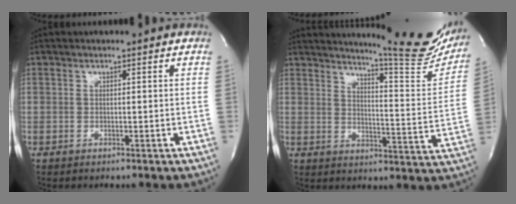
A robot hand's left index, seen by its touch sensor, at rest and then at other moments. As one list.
[{"total": 18.1, "force": [16.4, 1.1, 7.7], "torque": [-0.102, -0.094, 0.191]}]